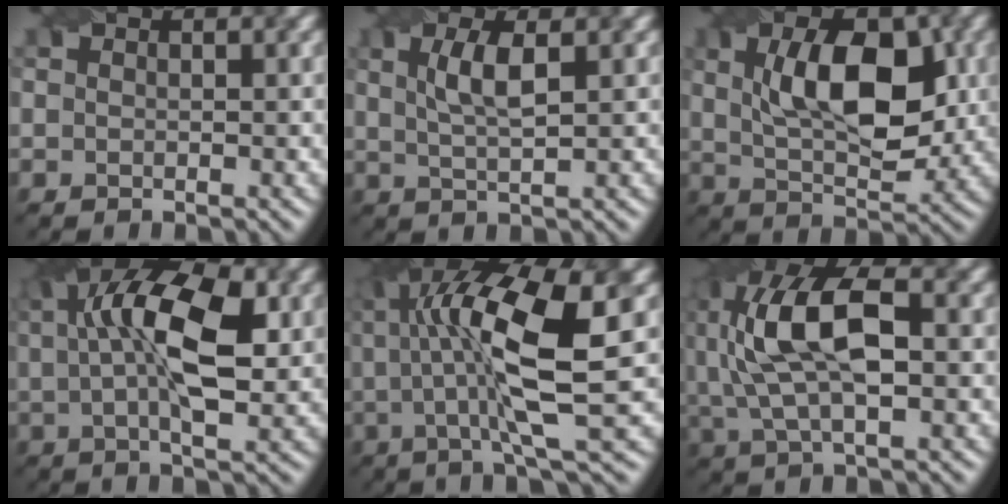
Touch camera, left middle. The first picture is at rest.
{"total": 3.2, "force": [0.5, 0.8, 3.1], "torque": [-0.070, 0.008, 0.021]}
{"total": 8.8, "force": [1.3, 4.3, 7.5], "torque": [-0.127, 0.012, 0.029]}
{"total": 10.1, "force": [1.6, 4.0, 9.2], "torque": [-0.154, 0.022, 0.030]}
{"total": 11.8, "force": [1.6, 2.9, 11.4], "torque": [-0.191, 0.018, 0.040]}
{"total": 9.7, "force": [0.4, 4.5, 8.6], "torque": [-0.180, 0.024, 0.013]}